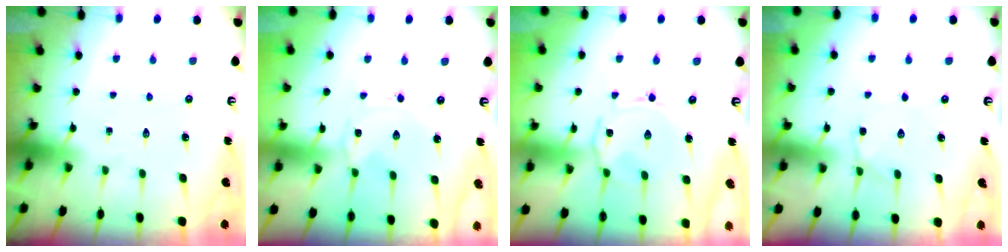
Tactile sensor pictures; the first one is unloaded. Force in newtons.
{"total": 0.0}
{"total": 2.2, "press": 2.2, "slide": 0.6}
{"total": 2.3, "press": 2.2, "slide": 0.6}